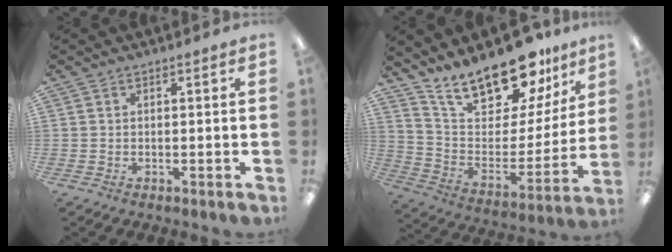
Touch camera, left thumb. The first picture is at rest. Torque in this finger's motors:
{"motor_torque": [0.51, 0.42, 1.29, -1.49, 0.07]}